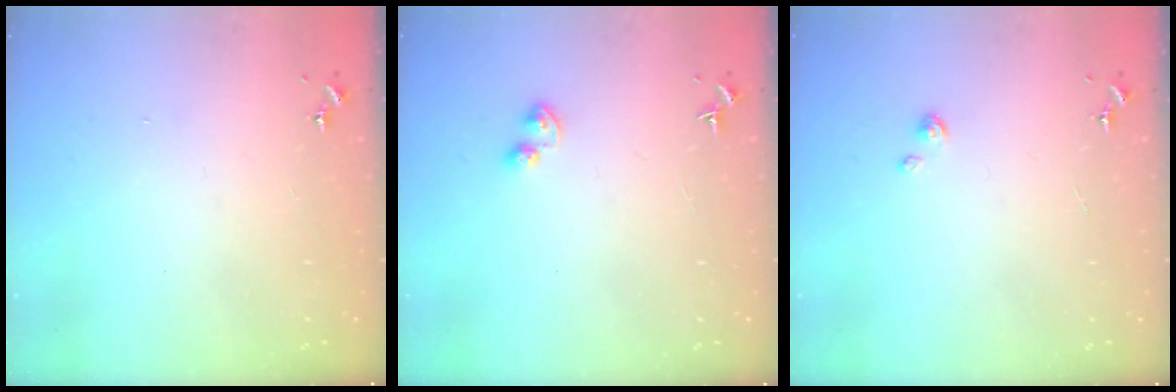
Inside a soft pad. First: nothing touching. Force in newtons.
{"total": 4.2, "press": 4.1, "slide": 0.8}
{"total": 2.2, "press": 2.2, "slide": 0.3}